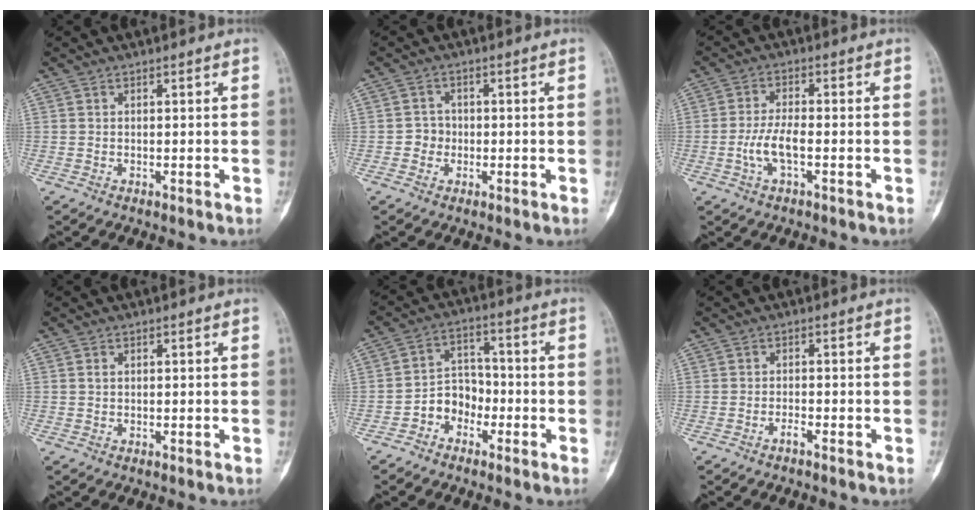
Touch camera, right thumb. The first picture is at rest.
{"total": 2.7, "force": [-0.6, 2.5, 0.7], "torque": [0.005, 0.010, -0.016]}
{"total": 5.2, "force": [-1.6, 1.7, 4.7], "torque": [-0.104, 0.012, -0.033]}
{"total": 0.7, "force": [0.2, 0.5, 0.5], "torque": [-0.011, 0.004, 0.005]}
{"total": 6.4, "force": [-3.1, 5.0, 2.5], "torque": [-0.012, 0.038, -0.065]}
{"total": 1.2, "force": [-1.0, 0.1, 0.7], "torque": [-0.014, 0.009, -0.018]}